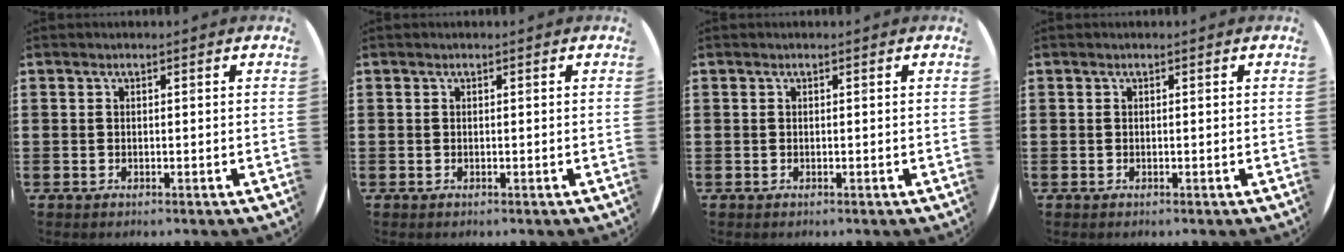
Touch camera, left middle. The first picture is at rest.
{"total": 0.0}
{"total": 0.0}
{"total": 0.0}